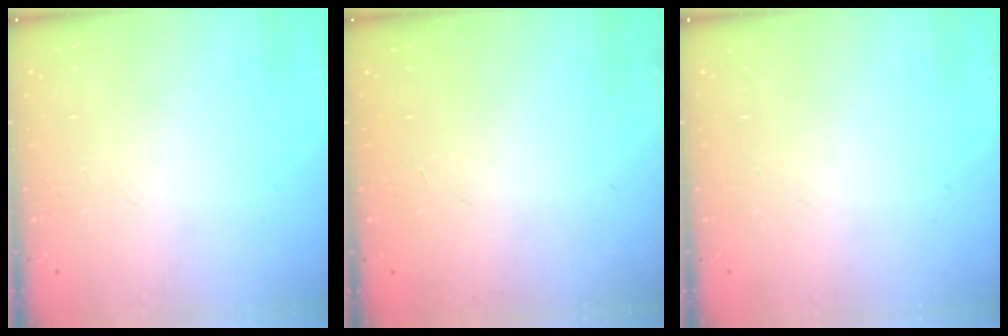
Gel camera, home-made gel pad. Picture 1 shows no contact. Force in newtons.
{"total": 0.0}
{"total": 0.0}